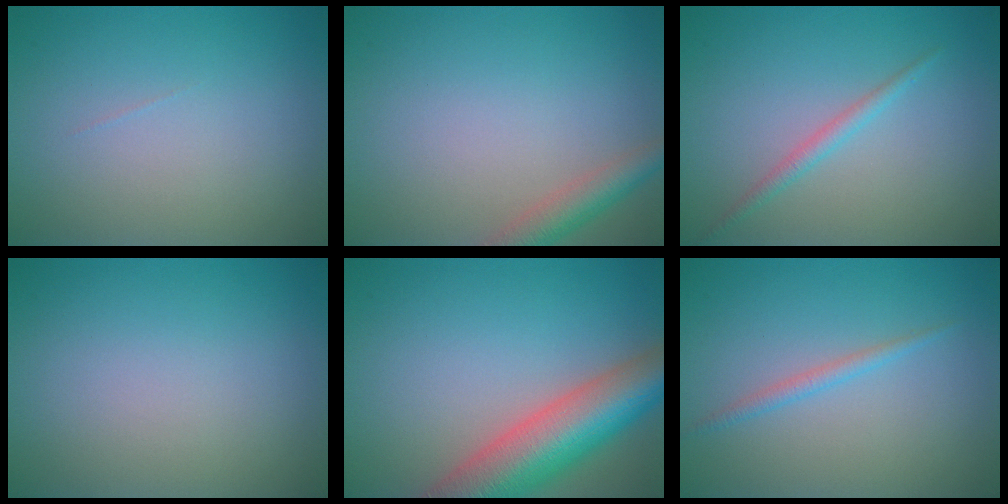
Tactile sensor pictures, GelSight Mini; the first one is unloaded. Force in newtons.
{"total": 2.9, "press": 2.9, "slide": 0.1}
{"total": 1.3, "press": 1.3, "slide": 0.1}
{"total": 0.0}
{"total": 9.8, "press": 9.8, "slide": 0.4}
{"total": 1.2, "press": 1.2, "slide": 0.1}